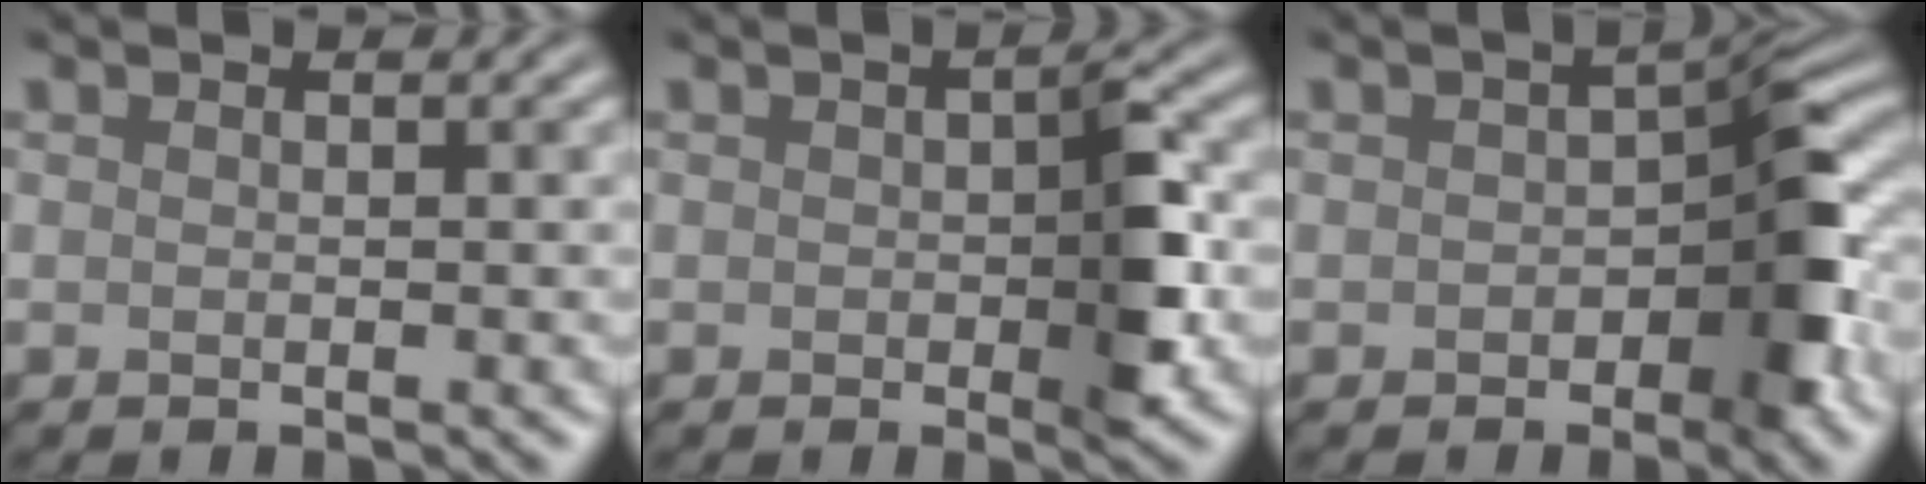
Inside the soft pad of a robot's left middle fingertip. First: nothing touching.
{"total": 3.9, "force": [-0.2, 1.6, 3.6], "torque": [-0.048, 0.000, -0.002]}
{"total": 6.0, "force": [-1.3, 3.0, 5.0], "torque": [-0.048, 0.010, -0.028]}